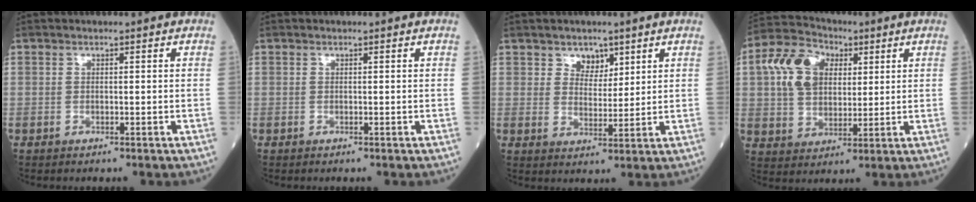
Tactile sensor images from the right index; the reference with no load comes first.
{"total": 0.0}
{"total": 3.8, "force": [2.5, 2.5, 1.4], "torque": [-0.018, -0.002, 0.045]}
{"total": 10.8, "force": [3.1, 7.3, 7.3], "torque": [-0.167, 0.035, 0.058]}